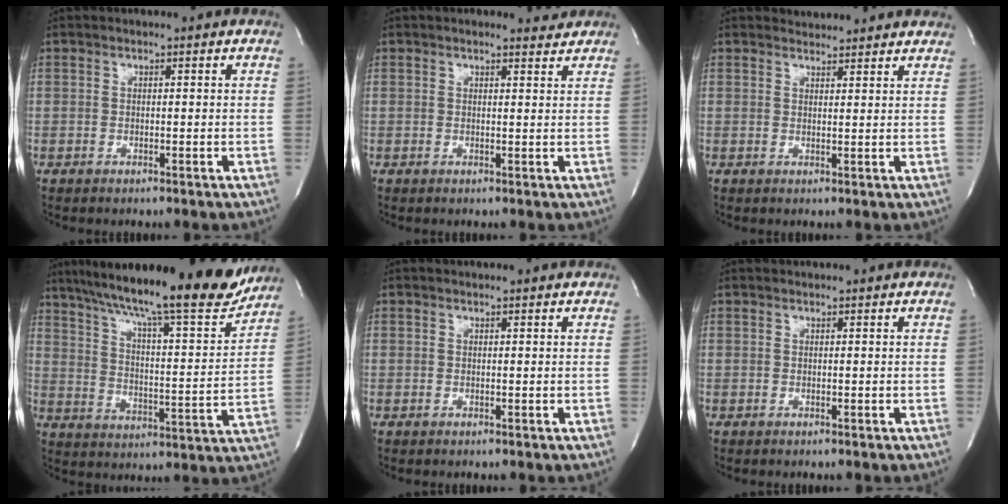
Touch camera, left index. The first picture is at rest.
{"total": 1.8, "force": [1.8, 0.3, 0.0], "torque": [-0.010, -0.006, 0.018]}
{"total": 5.0, "force": [4.9, 0.9, 0.5], "torque": [-0.012, 0.015, 0.052]}
{"total": 23.9, "force": [20.5, 2.5, 12.0], "torque": [-0.199, -0.022, 0.289]}
{"total": 2.1, "force": [2.0, 0.1, 0.4], "torque": [-0.012, 0.007, 0.022]}
{"total": 2.1, "force": [2.1, 0.2, 0.3], "torque": [-0.008, 0.020, 0.027]}